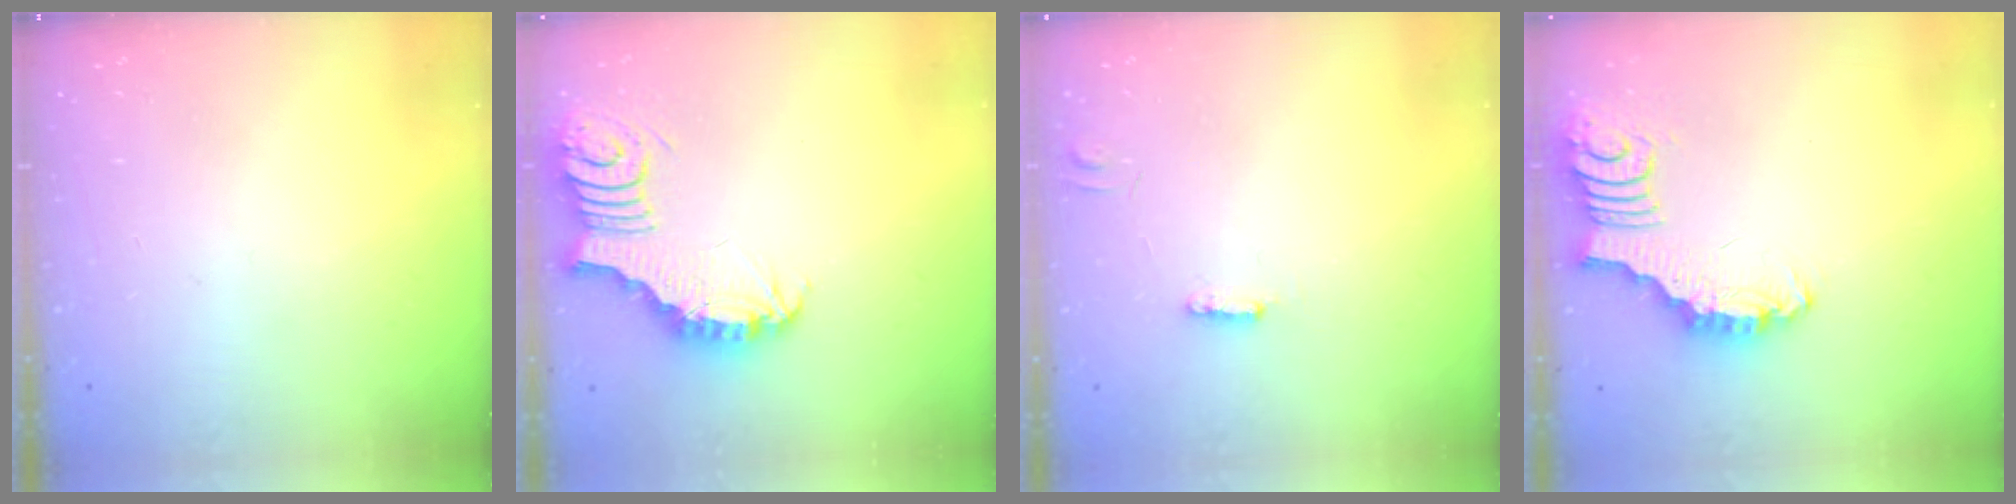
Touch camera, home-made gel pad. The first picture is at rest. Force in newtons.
{"total": 3.8, "press": 3.7, "slide": 0.6}
{"total": 2.6, "press": 2.6, "slide": 0.4}
{"total": 3.3, "press": 3.3, "slide": 0.4}